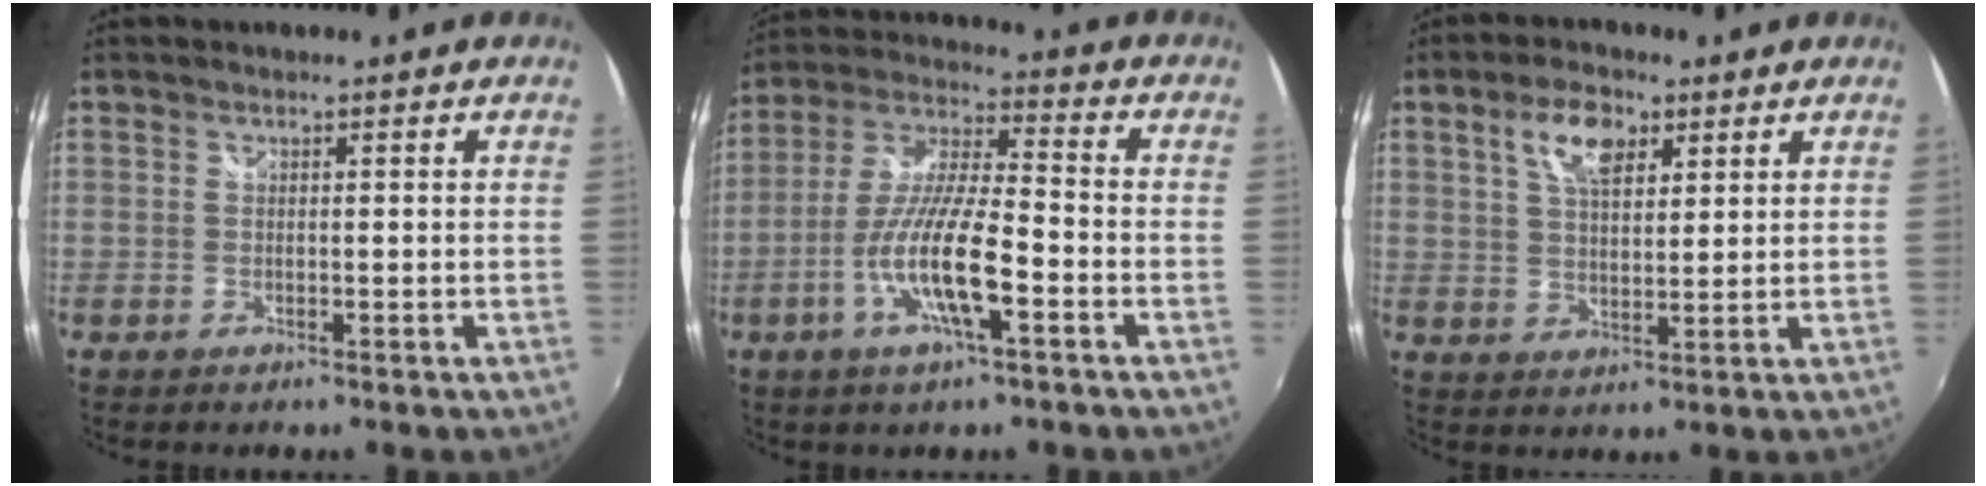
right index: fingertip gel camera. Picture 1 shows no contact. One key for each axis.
{"total": 13.4, "fx": -5.3, "fy": 2.4, "fz": 12.1, "tx": -0.245, "ty": -0.007, "tz": -0.102}
{"total": 7.2, "fx": 3.6, "fy": 3.5, "fz": 5.2, "tx": -0.091, "ty": 0.016, "tz": 0.065}